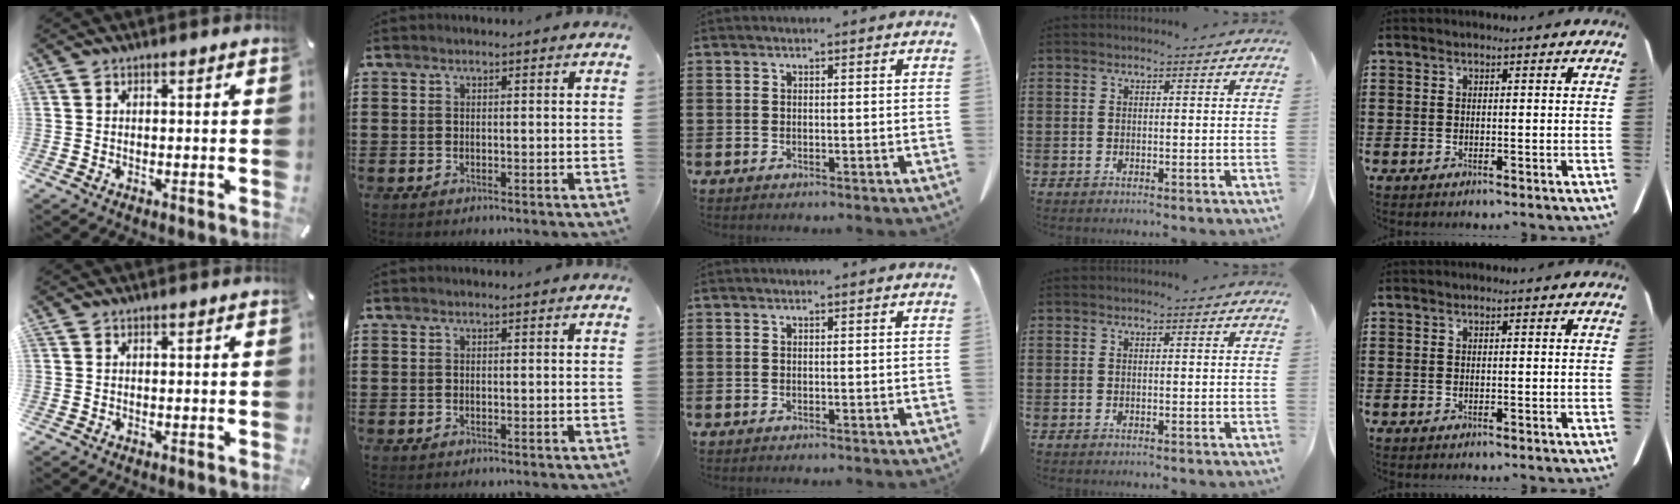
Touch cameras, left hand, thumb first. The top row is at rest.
{}